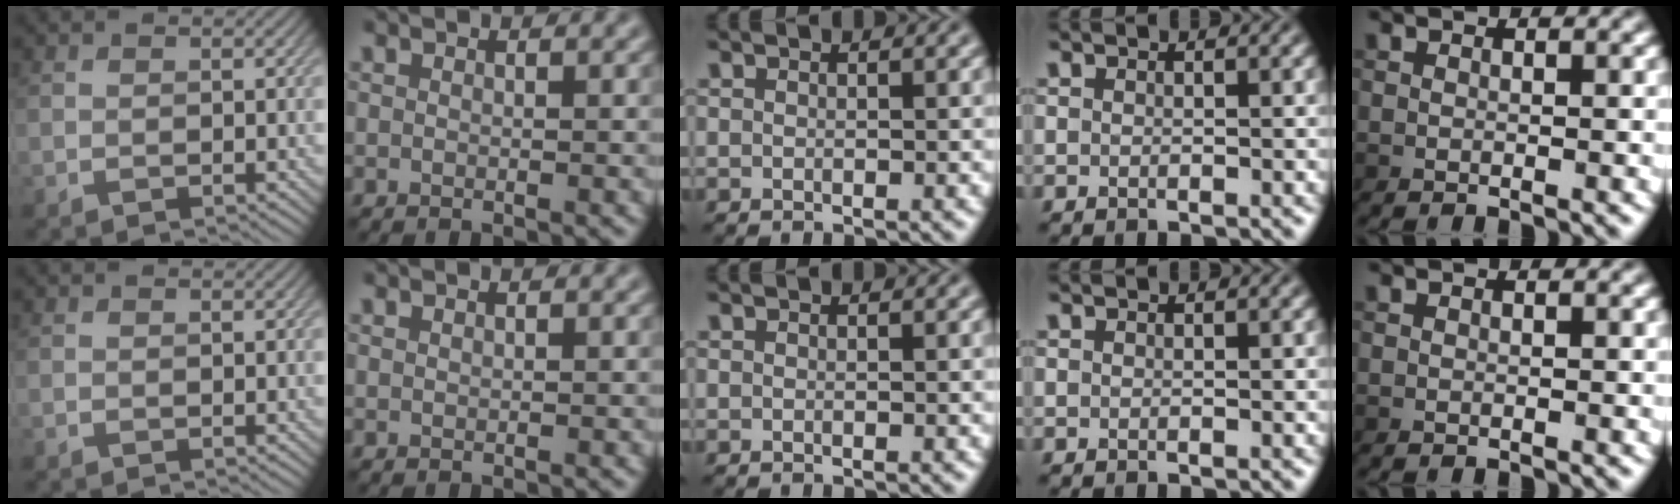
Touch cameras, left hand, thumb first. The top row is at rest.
{}